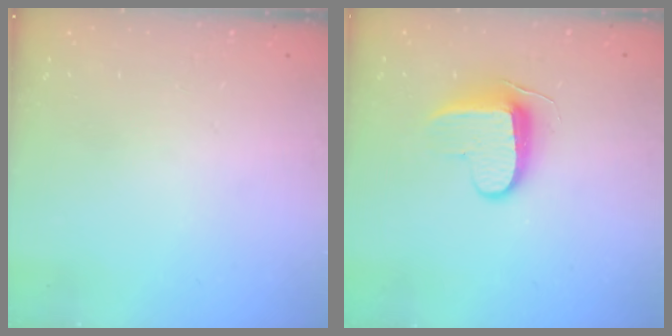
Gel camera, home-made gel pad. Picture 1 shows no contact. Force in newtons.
{"total": 9.1, "press": 9.1, "slide": 1.0}